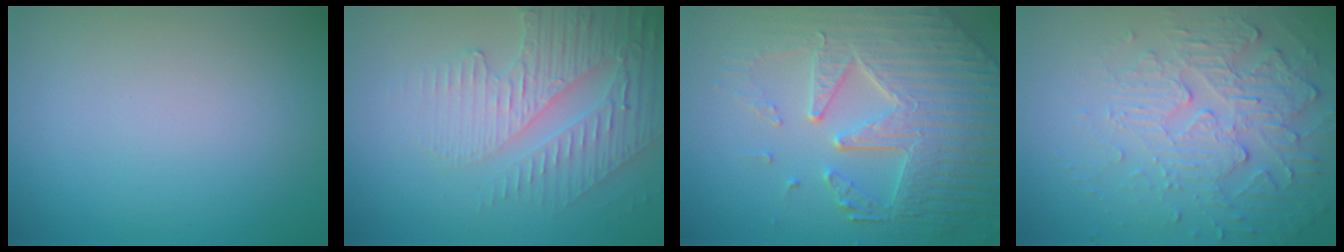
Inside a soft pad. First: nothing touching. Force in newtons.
{"total": 3.8, "press": 3.6, "slide": 1.3}
{"total": 7.8, "press": 5.9, "slide": 5.0}
{"total": 5.5, "press": 3.4, "slide": 4.3}